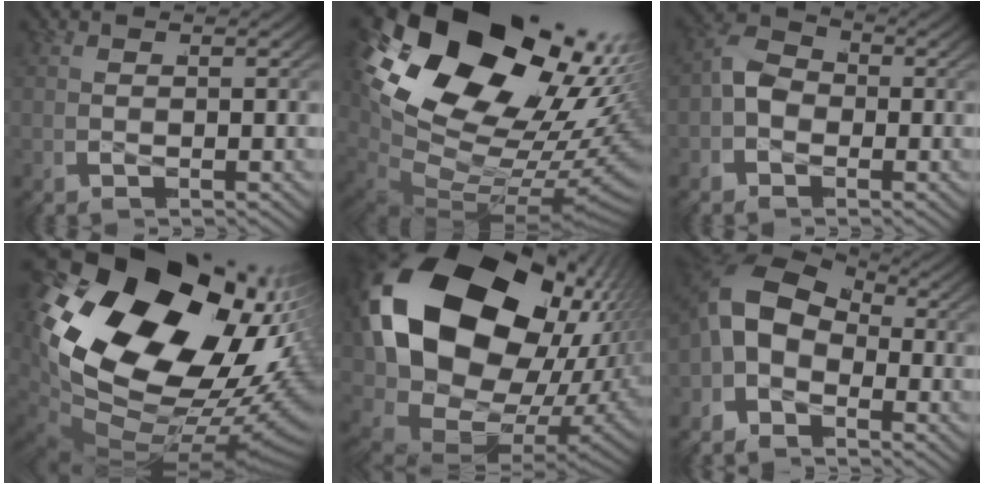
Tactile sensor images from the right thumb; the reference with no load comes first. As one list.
[{"total": 26.5, "force": [2.1, 17.4, 19.9], "torque": [-0.362, -0.036, 0.046]}, {"total": 6.0, "force": [-0.3, 4.7, 3.7], "torque": [-0.064, -0.004, -0.016]}, {"total": 30.8, "force": [0.7, 20.8, 22.7], "torque": [-0.435, -0.054, 0.031]}, {"total": 25.6, "force": [0.2, 17.5, 18.7], "torque": [-0.394, -0.057, 0.024]}, {"total": 11.2, "force": [-0.1, 8.9, 6.8], "torque": [-0.126, 0.002, -0.031]}]